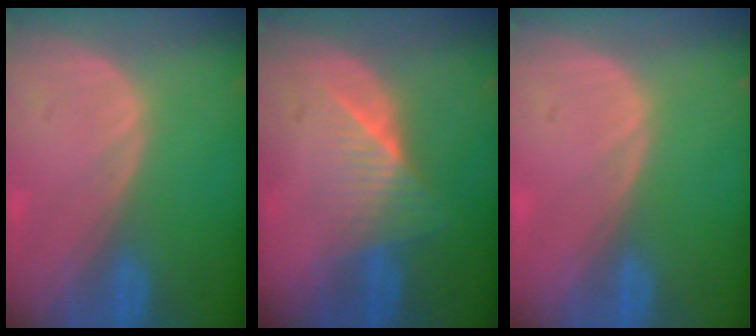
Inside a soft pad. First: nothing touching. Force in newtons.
{"total": 6.3, "press": 5.5, "slide": 3.0}
{"total": 0.6, "press": 0.2, "slide": 0.5}